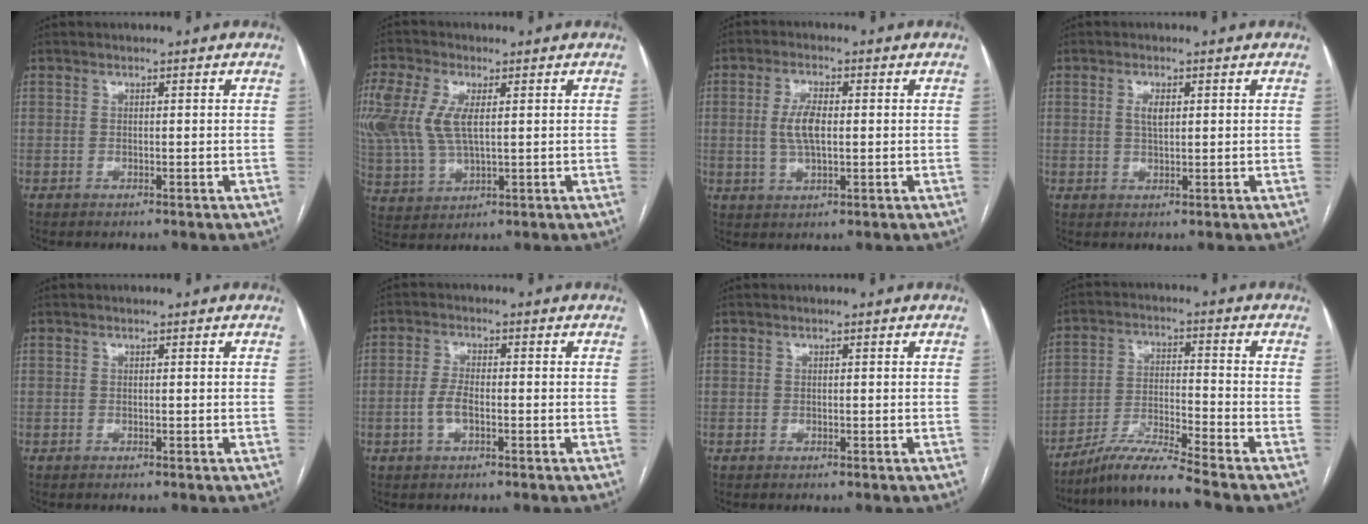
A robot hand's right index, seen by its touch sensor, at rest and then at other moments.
{"total": 15.8, "force": [3.6, 8.6, 12.8], "torque": [-0.335, 0.010, 0.071]}
{"total": 5.4, "force": [0.3, 1.8, 5.0], "torque": [-0.107, 0.006, 0.007]}
{"total": 2.4, "force": [0.6, 0.8, 2.1], "torque": [-0.043, 0.001, 0.013]}
{"total": 0.0}
{"total": 3.4, "force": [-0.8, 1.4, 3.0], "torque": [-0.070, 0.005, -0.015]}
{"total": 0.0}
{"total": 8.3, "force": [-7.3, -1.7, 3.5], "torque": [-0.068, -0.020, -0.140]}